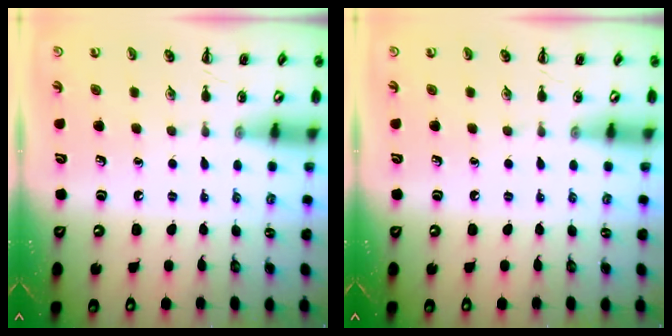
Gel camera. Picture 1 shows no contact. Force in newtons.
{"total": 0.0}